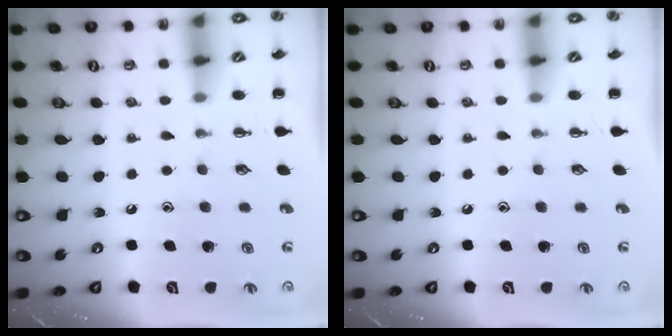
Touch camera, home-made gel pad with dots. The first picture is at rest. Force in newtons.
{"total": 0.0}